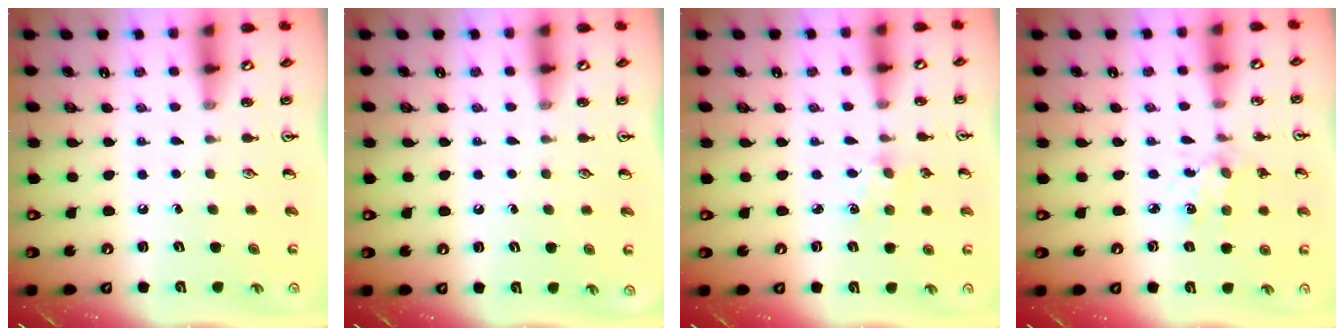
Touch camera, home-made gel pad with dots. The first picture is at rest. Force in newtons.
{"total": 0.0}
{"total": 2.5, "press": 2.5, "slide": 0.3}
{"total": 2.2, "press": 2.2, "slide": 0.5}